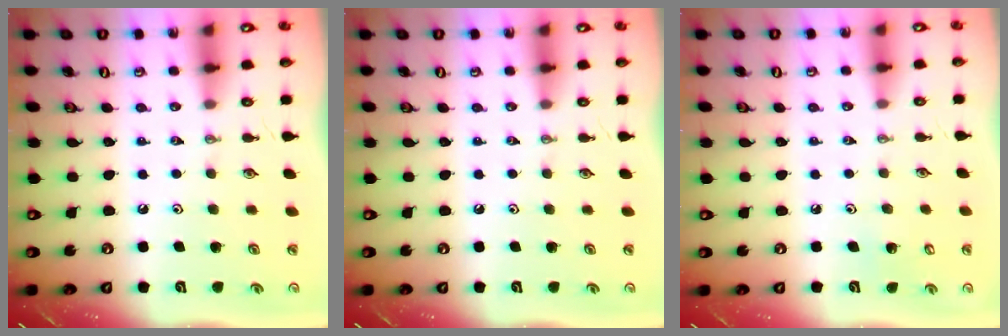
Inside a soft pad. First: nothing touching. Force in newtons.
{"total": 0.0}
{"total": 2.8, "press": 2.8, "slide": 0.2}